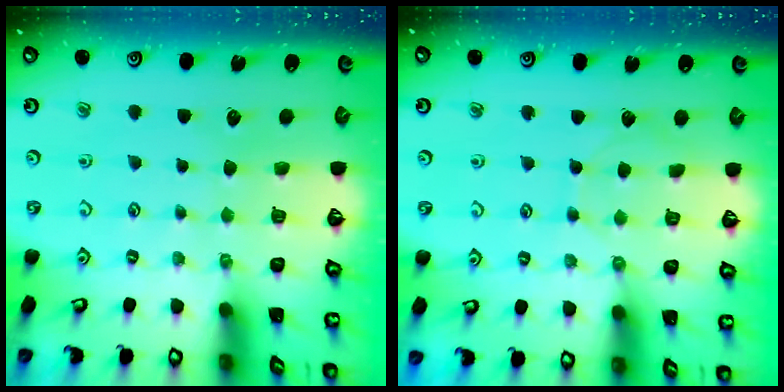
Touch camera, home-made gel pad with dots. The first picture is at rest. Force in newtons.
{"total": 4.1, "press": 4.1, "slide": 0.4}